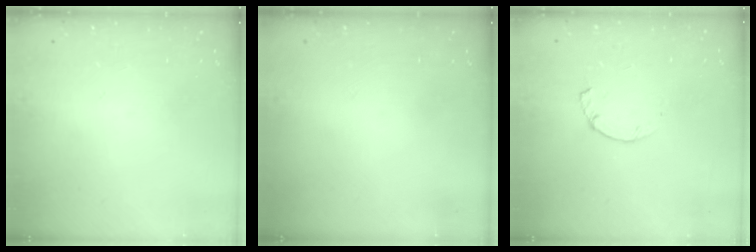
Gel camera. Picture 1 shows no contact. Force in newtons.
{"total": 0.0}
{"total": 1.0, "press": 0.9, "slide": 0.2}